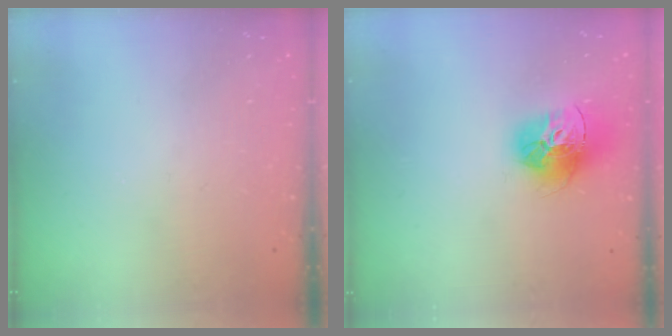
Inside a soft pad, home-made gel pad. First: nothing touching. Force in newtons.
{"total": 15.7, "press": 15.6, "slide": 1.7}